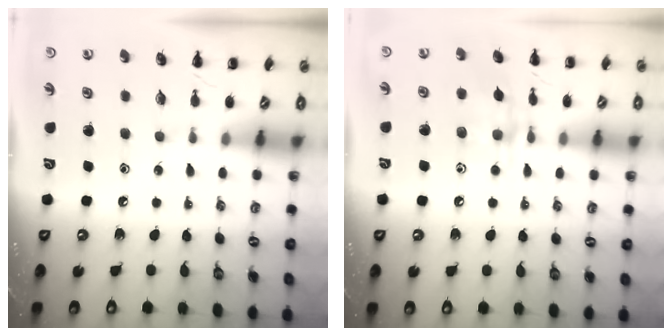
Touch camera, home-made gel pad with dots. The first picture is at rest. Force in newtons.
{"total": 9.6, "press": 9.6, "slide": 0.5}